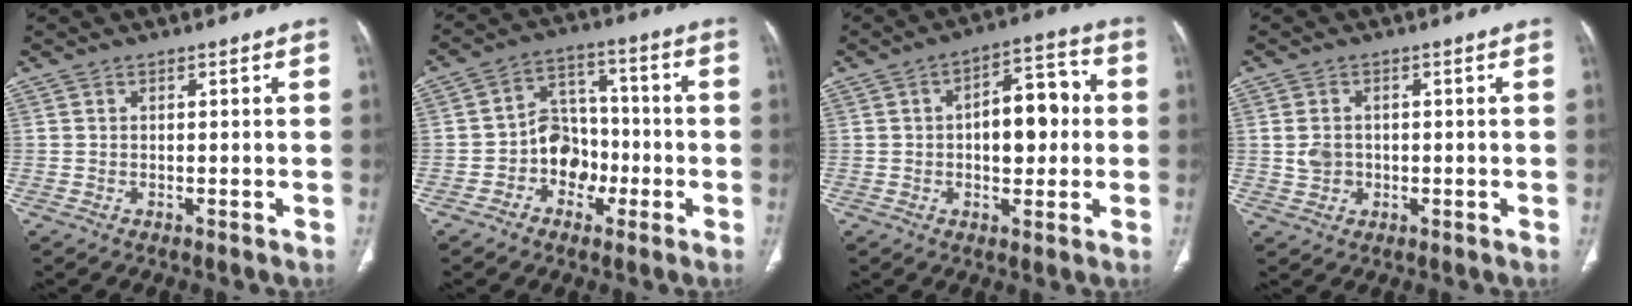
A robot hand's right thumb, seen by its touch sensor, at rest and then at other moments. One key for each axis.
{"total": 9.0, "fx": -3.0, "fy": 7.4, "fz": 4.2, "tx": -0.022, "ty": 0.043, "tz": -0.057}
{"total": 11.1, "fx": 0.6, "fy": 5.9, "fz": 9.4, "tx": -0.106, "ty": 0.026, "tz": 0.003}
{"total": 3.2, "fx": 0.0, "fy": 2.7, "fz": 1.7, "tx": -0.026, "ty": 0.004, "tz": 0.003}